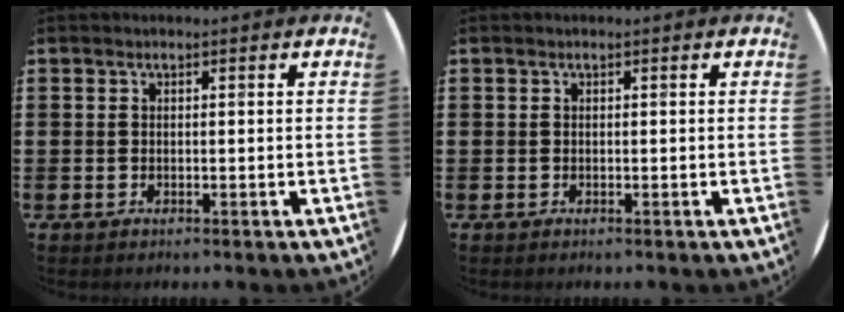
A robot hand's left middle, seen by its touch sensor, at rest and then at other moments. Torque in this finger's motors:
{"motor_torque": [0.06, -0.23, 0.00, 0.02]}